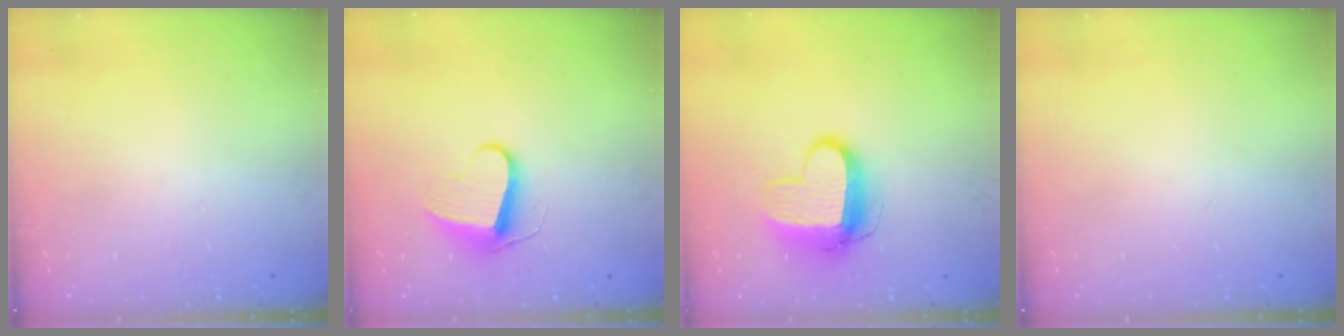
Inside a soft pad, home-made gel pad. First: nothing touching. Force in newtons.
{"total": 9.4, "press": 9.4, "slide": 0.7}
{"total": 11.6, "press": 11.5, "slide": 1.3}
{"total": 0.0}